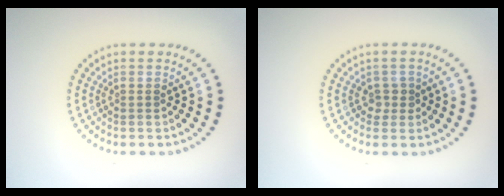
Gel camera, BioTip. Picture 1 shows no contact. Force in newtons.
{"total": 1.3, "press": 1.0, "slide": 0.8}